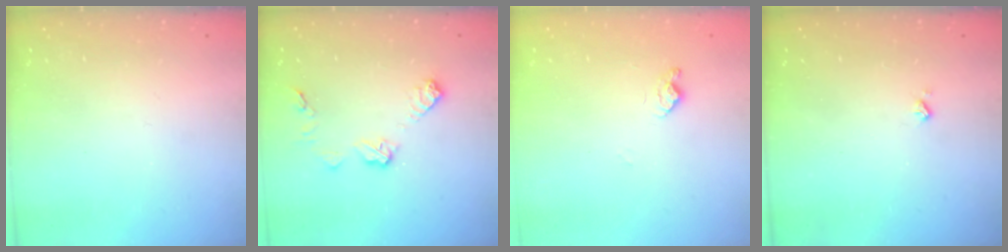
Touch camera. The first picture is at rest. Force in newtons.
{"total": 9.1, "press": 9.1, "slide": 0.5}
{"total": 6.3, "press": 6.3, "slide": 0.7}
{"total": 2.7, "press": 2.7, "slide": 0.4}